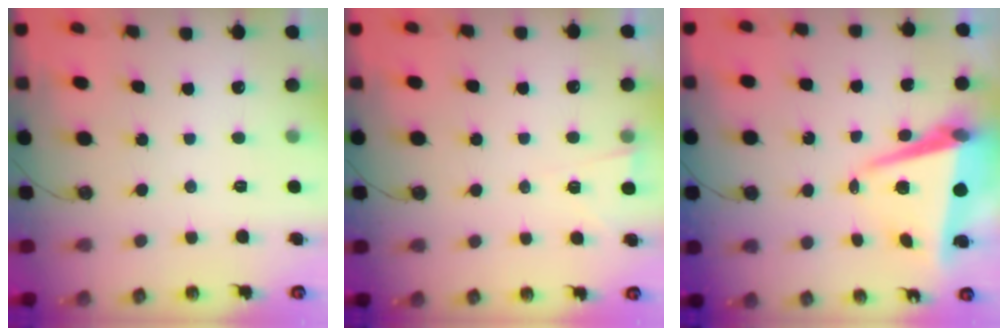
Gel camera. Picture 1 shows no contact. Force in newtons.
{"total": 2.7, "press": 2.3, "slide": 1.5}
{"total": 9.0, "press": 8.9, "slide": 1.6}